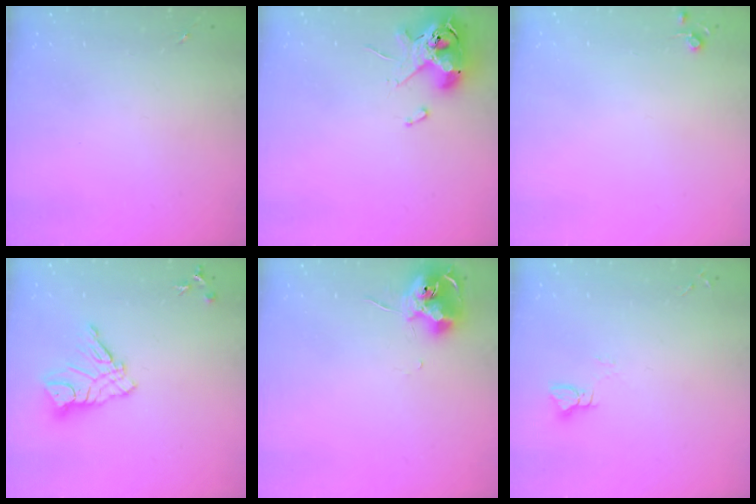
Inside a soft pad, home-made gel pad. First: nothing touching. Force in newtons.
{"total": 11.6, "press": 11.4, "slide": 2.0}
{"total": 3.8, "press": 3.8, "slide": 0.5}
{"total": 11.6, "press": 11.6, "slide": 0.7}
{"total": 11.1, "press": 11.0, "slide": 0.6}
{"total": 2.9, "press": 2.9, "slide": 0.3}